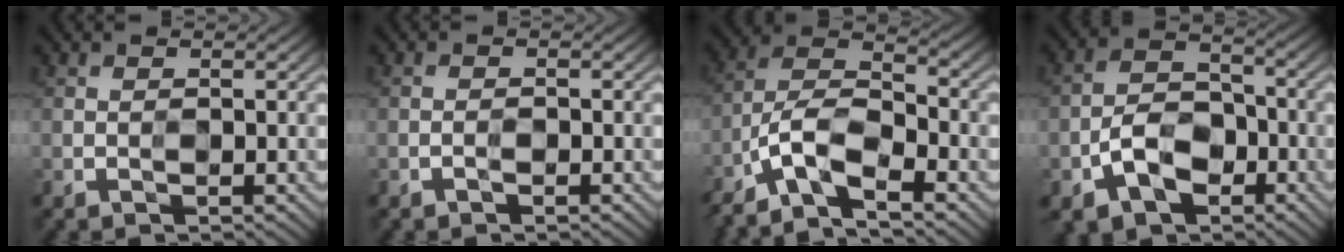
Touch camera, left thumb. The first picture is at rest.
{"total": 0.7, "force": [-0.6, 0.3, 0.4], "torque": [-0.006, 0.001, -0.010]}
{"total": 10.0, "force": [-6.3, 3.2, 7.0], "torque": [-0.135, 0.000, -0.135]}
{"total": 7.7, "force": [-3.4, 4.9, 4.8], "torque": [-0.094, 0.001, -0.069]}